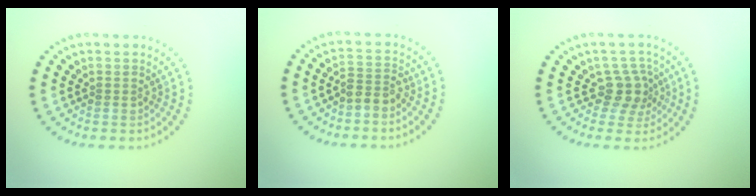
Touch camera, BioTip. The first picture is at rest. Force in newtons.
{"total": 2.1, "press": 1.7, "slide": 1.2}
{"total": 2.7, "press": 2.1, "slide": 1.7}